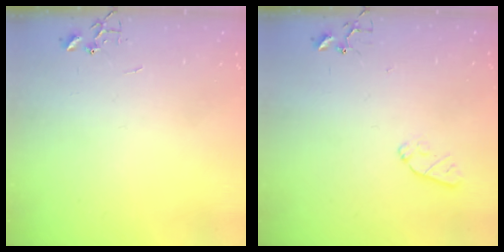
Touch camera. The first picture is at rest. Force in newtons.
{"total": 5.9, "press": 5.8, "slide": 0.8}